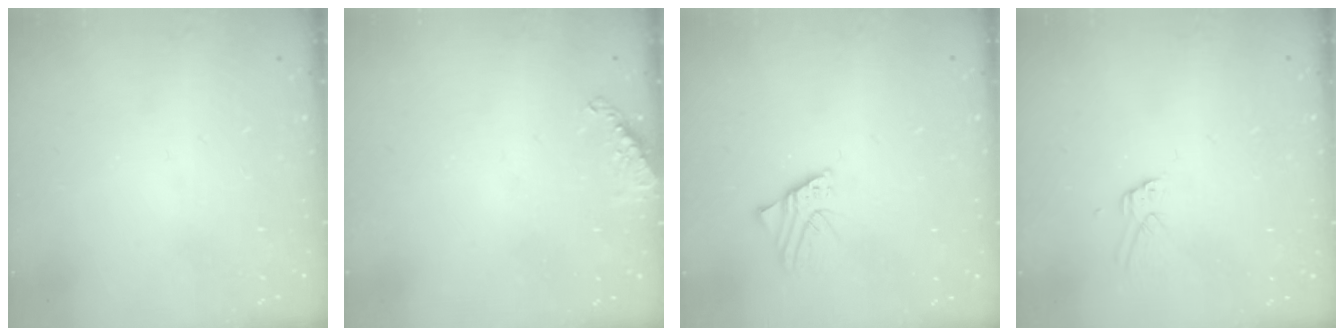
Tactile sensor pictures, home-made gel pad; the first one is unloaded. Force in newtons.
{"total": 7.7, "press": 7.7, "slide": 0.9}
{"total": 2.6, "press": 2.6, "slide": 0.2}
{"total": 2.9, "press": 2.9, "slide": 0.2}